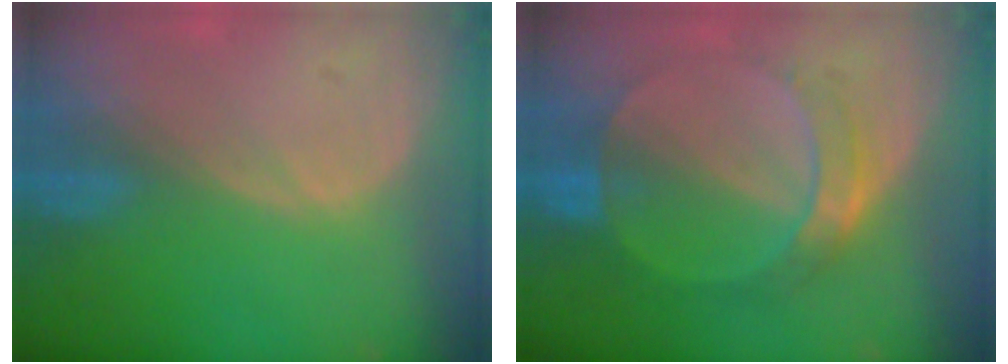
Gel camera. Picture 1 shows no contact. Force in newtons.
{"total": 7.1, "press": 6.3, "slide": 3.2}